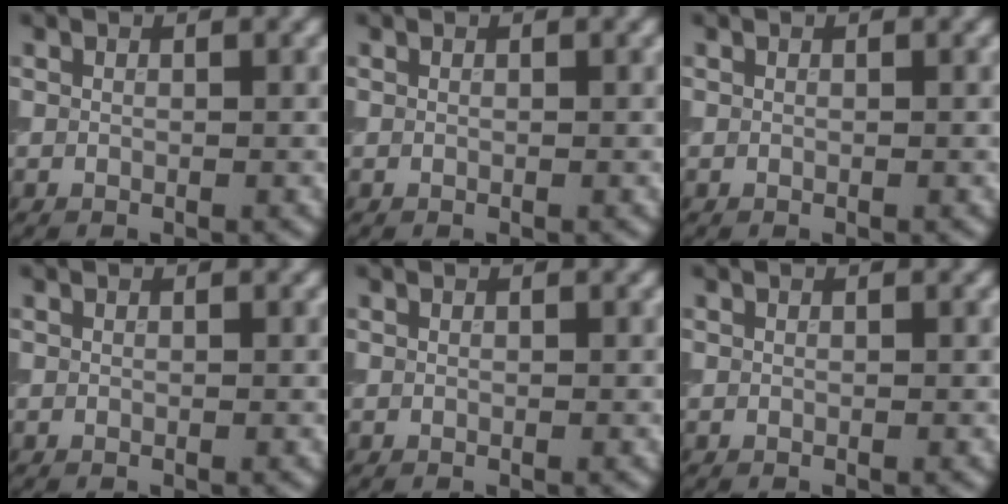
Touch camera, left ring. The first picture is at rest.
{"total": 0.0}
{"total": 0.0}
{"total": 0.0}
{"total": 0.0}
{"total": 0.0}